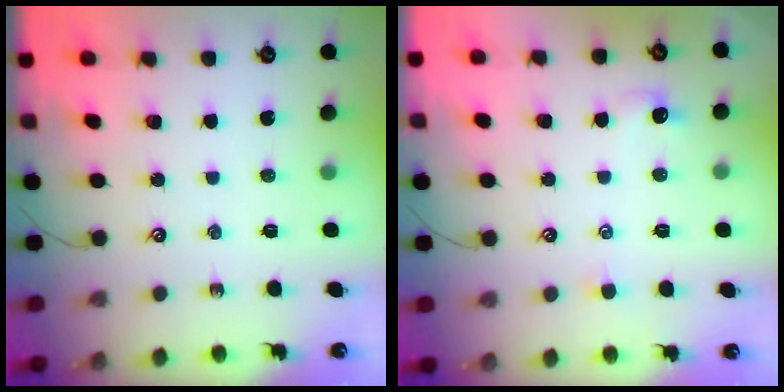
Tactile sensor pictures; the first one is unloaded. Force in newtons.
{"total": 1.2, "press": 0.9, "slide": 0.7}